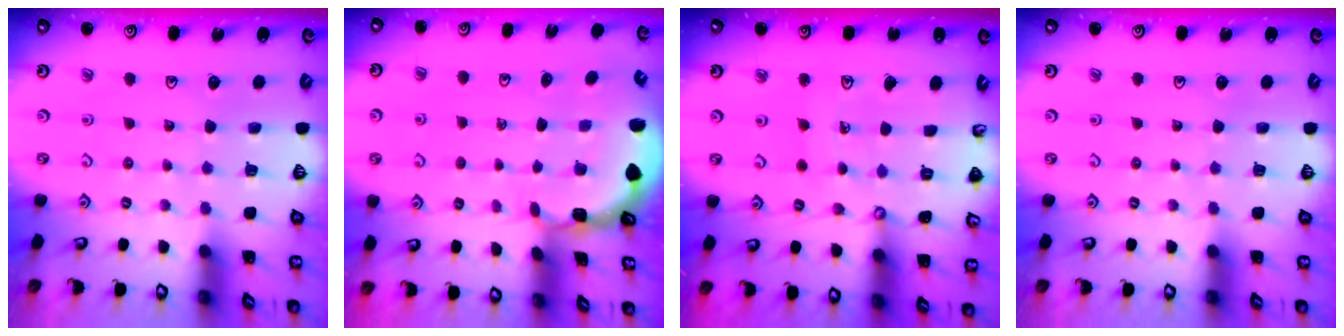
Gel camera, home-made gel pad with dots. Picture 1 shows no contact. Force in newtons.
{"total": 1.4, "press": 1.4, "slide": 0.1}
{"total": 11.1, "press": 11.0, "slide": 1.3}
{"total": 0.0}